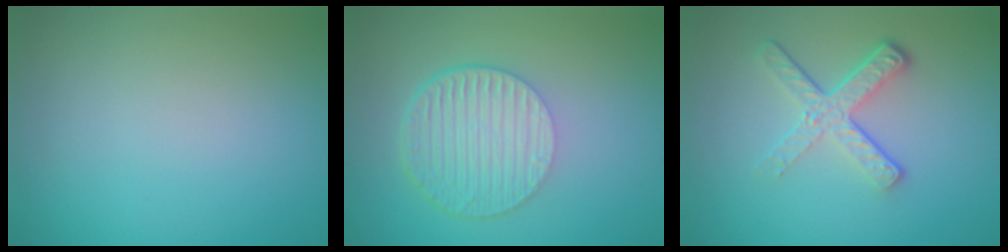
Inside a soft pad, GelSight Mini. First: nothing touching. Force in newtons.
{"total": 6.1, "press": 4.1, "slide": 4.5}
{"total": 4.1, "press": 2.7, "slide": 3.2}